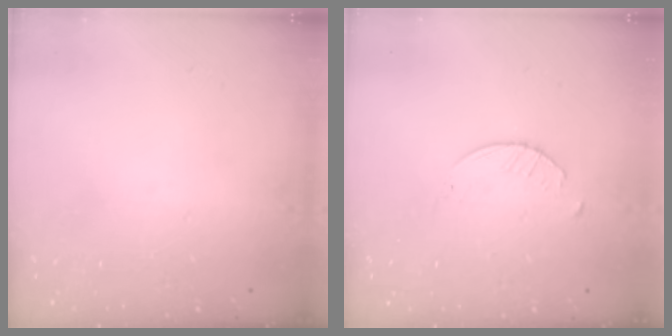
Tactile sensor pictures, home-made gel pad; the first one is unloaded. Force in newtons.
{"total": 2.0, "press": 2.0, "slide": 0.3}